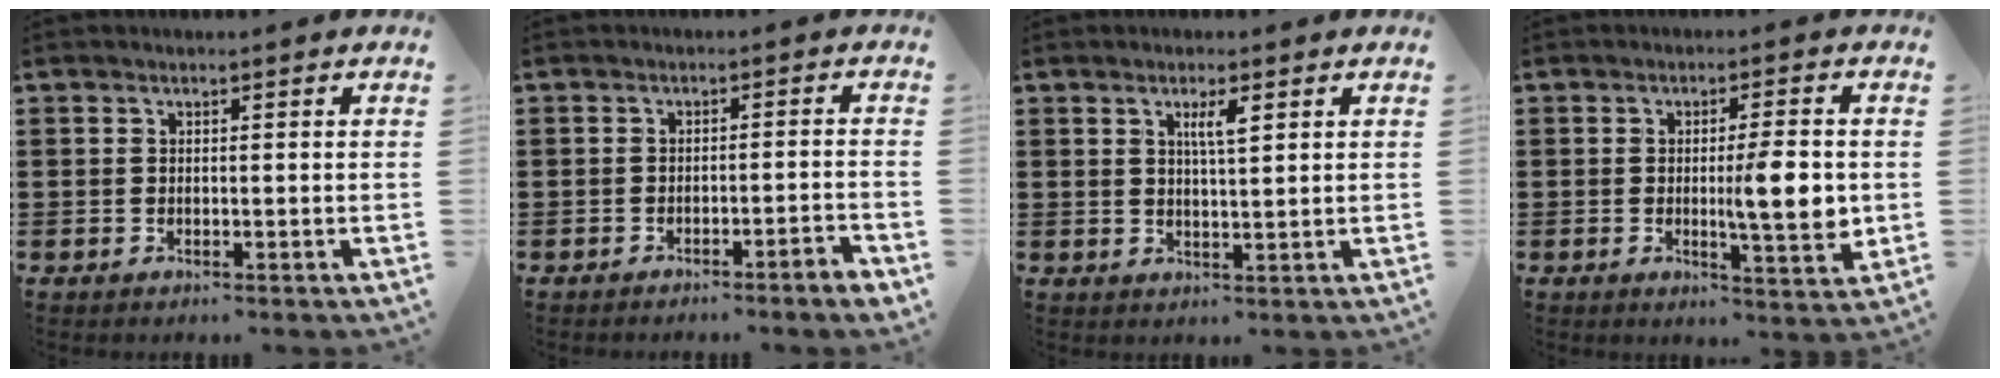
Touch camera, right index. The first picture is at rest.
{"total": 2.3, "force": [-2.1, -0.3, 0.9], "torque": [-0.016, -0.002, -0.043]}
{"total": 3.1, "force": [1.3, 0.5, 2.7], "torque": [-0.048, 0.000, 0.018]}
{"total": 8.2, "force": [-0.1, 1.5, 8.0], "torque": [-0.115, -0.011, -0.007]}